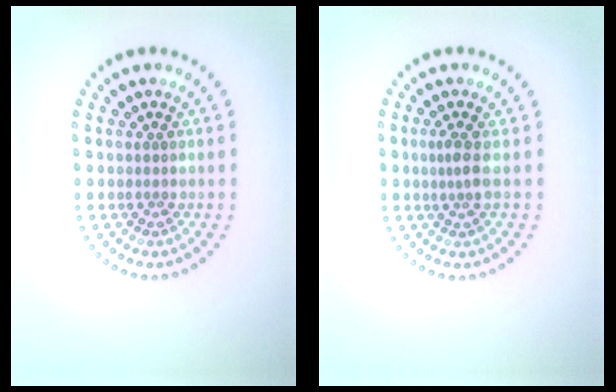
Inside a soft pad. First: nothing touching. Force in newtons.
{"total": 1.4, "press": 1.0, "slide": 1.0}